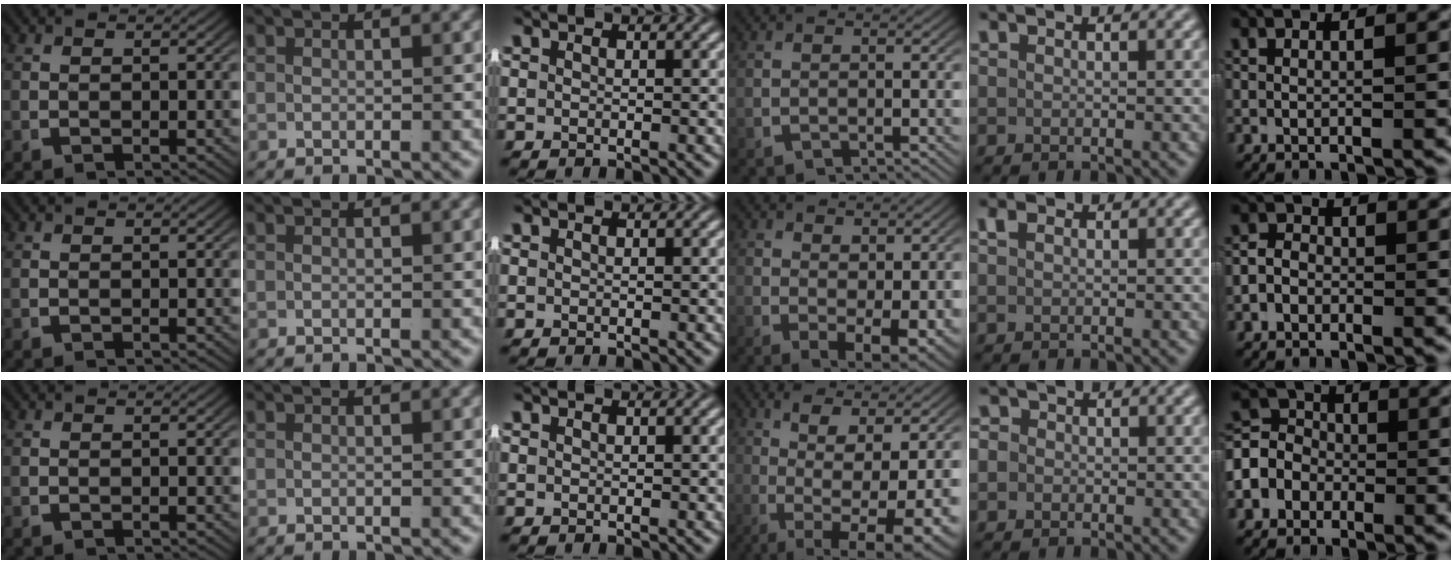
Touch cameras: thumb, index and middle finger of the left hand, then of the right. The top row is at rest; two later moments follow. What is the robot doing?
{"motion": "lift_and_place", "object": "shirt"}